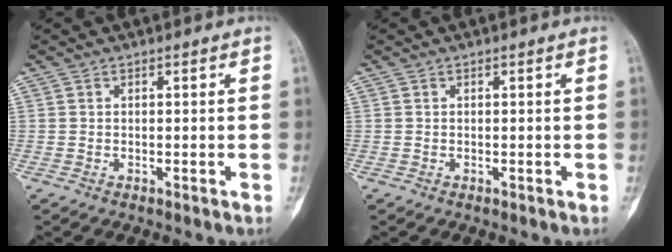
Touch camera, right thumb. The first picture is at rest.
{"total": 0.0}